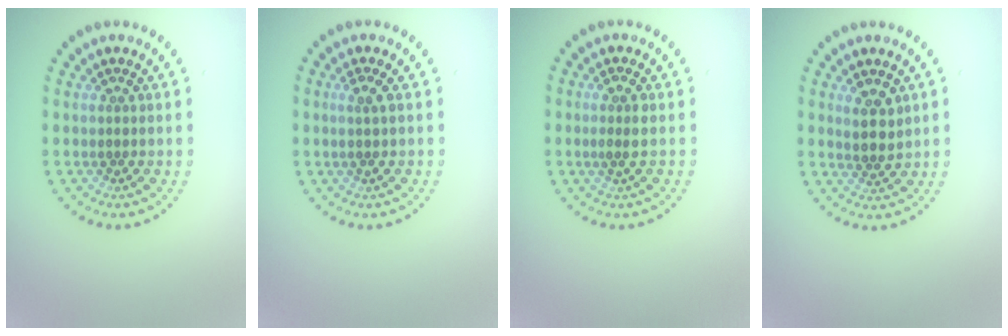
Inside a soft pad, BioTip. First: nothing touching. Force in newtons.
{"total": 1.3, "press": 1.1, "slide": 0.7}
{"total": 1.4, "press": 1.2, "slide": 0.7}
{"total": 2.2, "press": 2.0, "slide": 1.0}